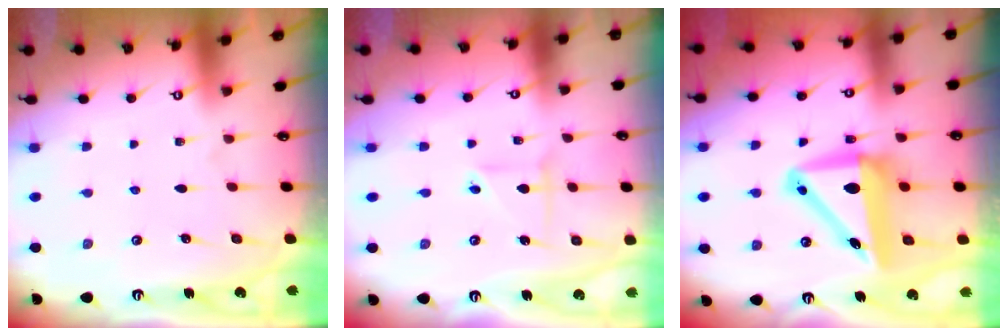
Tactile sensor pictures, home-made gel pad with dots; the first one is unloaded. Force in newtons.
{"total": 2.9, "press": 2.9, "slide": 0.2}
{"total": 11.4, "press": 10.9, "slide": 3.5}